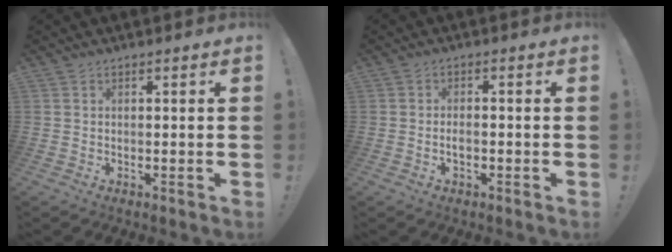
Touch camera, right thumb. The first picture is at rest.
{"total": 2.2, "force": [-0.8, 1.2, 1.6], "torque": [-0.019, 0.002, -0.015]}